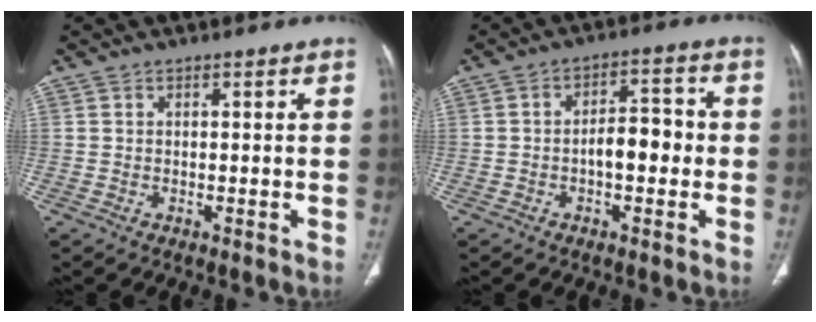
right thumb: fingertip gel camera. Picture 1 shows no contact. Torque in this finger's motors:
{"motor_torque": [1.35, 1.22, 1.07, -0.19, 0.05]}